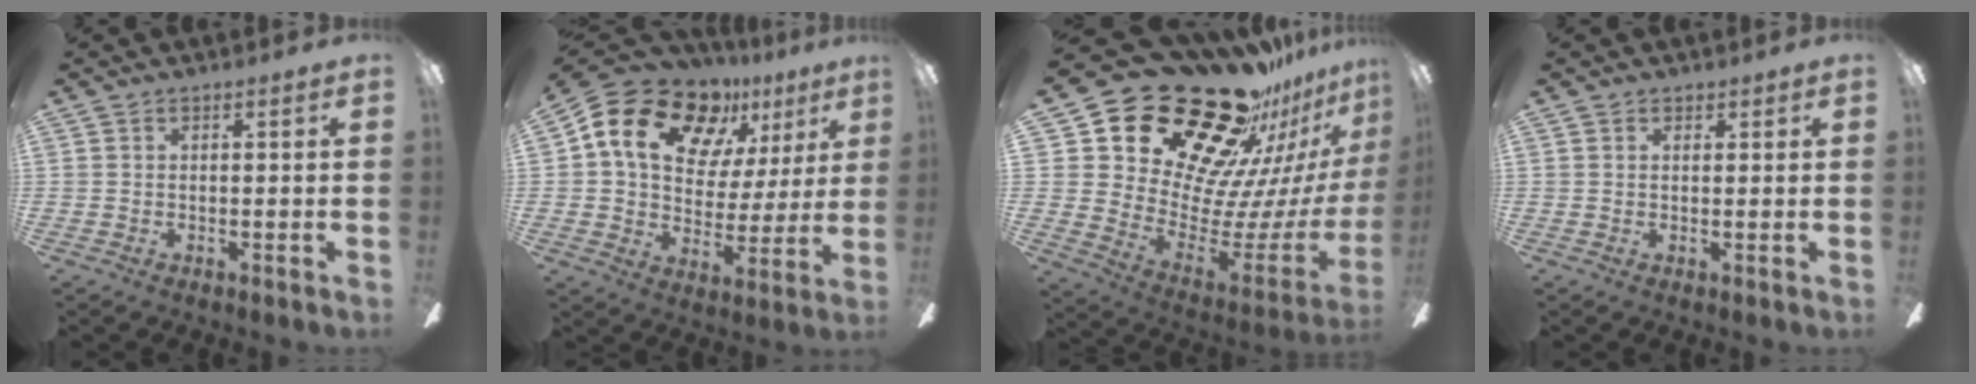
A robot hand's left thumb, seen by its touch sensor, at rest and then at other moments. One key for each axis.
{"total": 18.3, "fx": 10.2, "fy": 12.0, "fz": 9.4, "tx": -0.171, "ty": -0.042, "tz": 0.187}
{"total": 29.7, "fx": 23.2, "fy": 13.0, "fz": 13.1, "tx": -0.206, "ty": -0.191, "tz": 0.441}
{"total": 1.1, "fx": 0.9, "fy": 0.6, "fz": 0.3, "tx": 0.003, "ty": -0.004, "tz": 0.015}